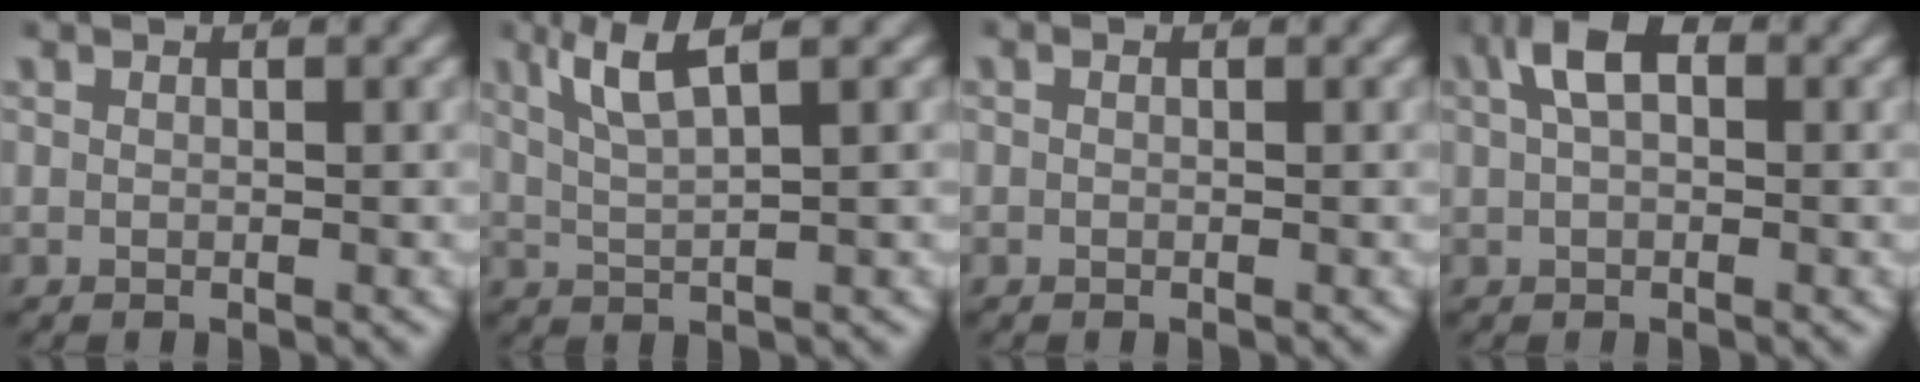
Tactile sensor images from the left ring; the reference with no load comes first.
{"total": 4.1, "force": [2.3, 0.6, 3.3], "torque": [-0.066, 0.001, 0.047]}
{"total": 0.0}
{"total": 4.3, "force": [1.6, 2.0, 3.5], "torque": [-0.063, 0.005, 0.024]}